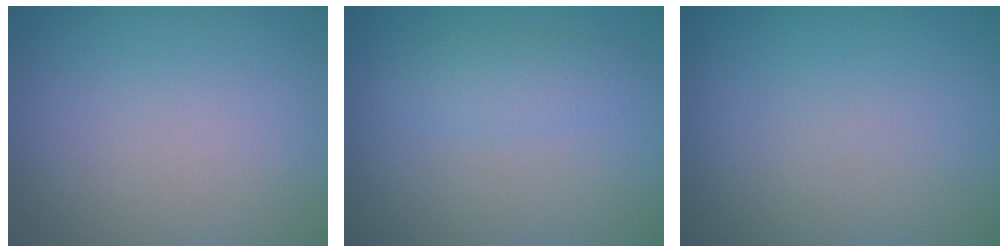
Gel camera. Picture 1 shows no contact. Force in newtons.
{"total": 1.8, "press": 1.8, "slide": 0.0}
{"total": 0.0}